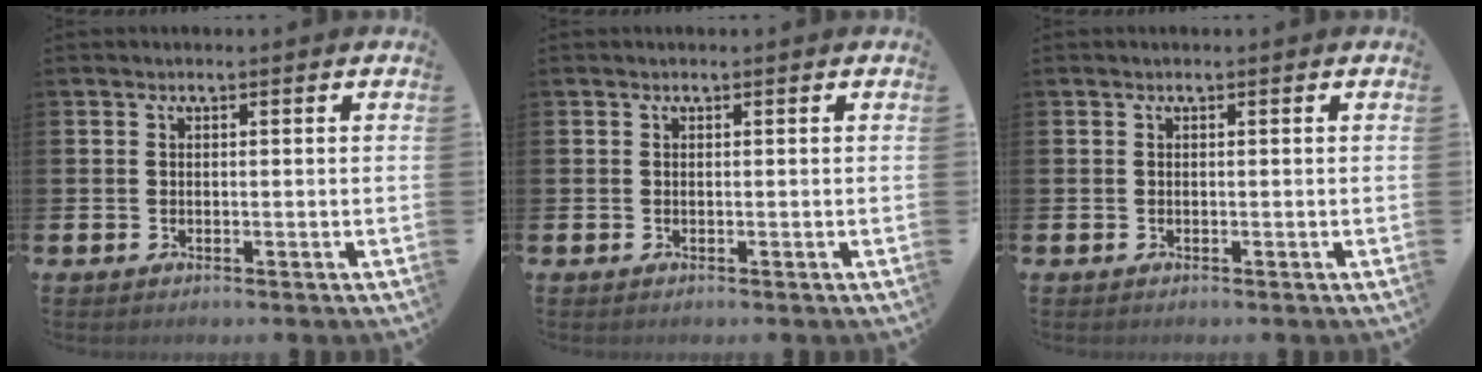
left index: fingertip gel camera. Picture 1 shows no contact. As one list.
[{"total": 0.0}, {"total": 0.0}]